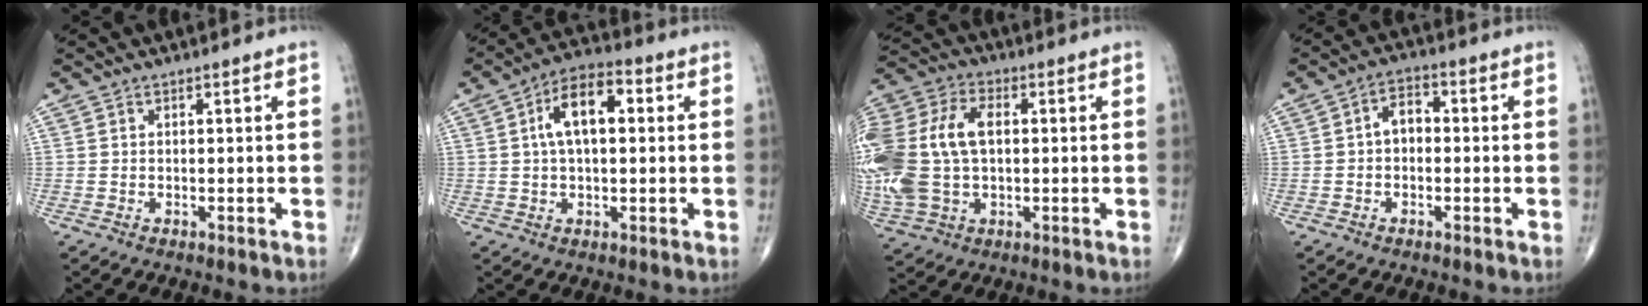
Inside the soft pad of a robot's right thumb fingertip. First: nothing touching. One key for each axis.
{"total": 10.5, "fx": 2.1, "fy": 5.4, "fz": 8.8, "tx": -0.145, "ty": 0.022, "tz": 0.027}
{"total": 22.3, "fx": 1.2, "fy": 14.3, "fz": 17.1, "tx": -0.421, "ty": 0.017, "tz": 0.030}
{"total": 4.5, "fx": -0.2, "fy": 3.2, "fz": 3.3, "tx": -0.042, "ty": 0.020, "tz": -0.014}